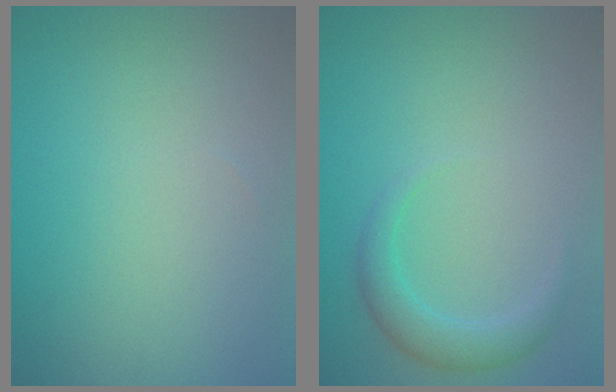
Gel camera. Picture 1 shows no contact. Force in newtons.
{"total": 2.4, "press": 2.4, "slide": 0.1}